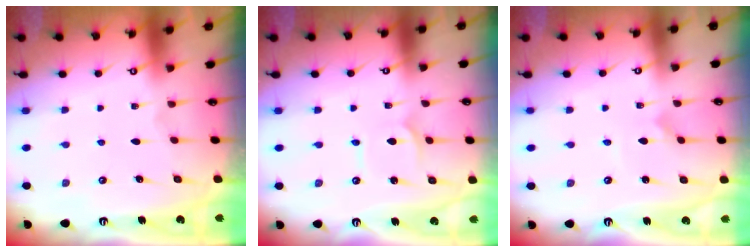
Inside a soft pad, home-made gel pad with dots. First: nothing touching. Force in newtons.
{"total": 2.4, "press": 2.4, "slide": 0.2}
{"total": 1.3, "press": 1.3, "slide": 0.0}